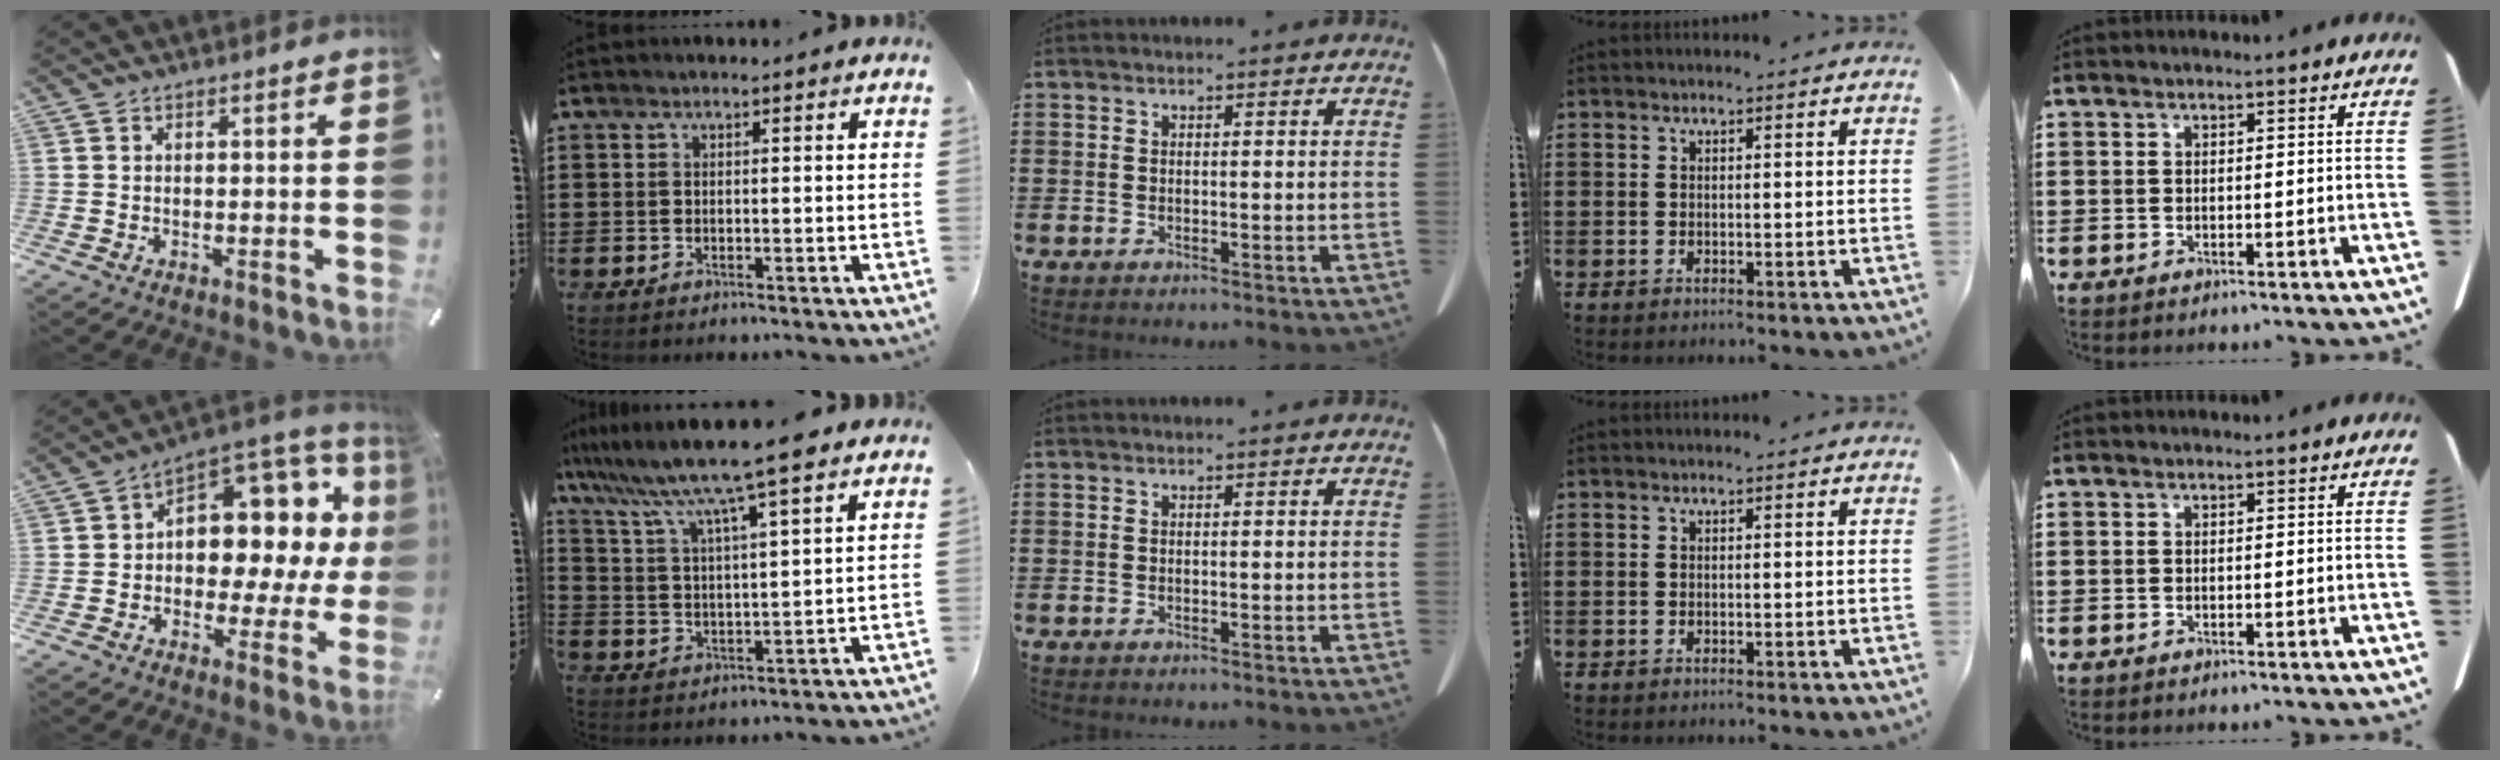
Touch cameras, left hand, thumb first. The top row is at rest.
{"thumb": {"total": 10.9, "force": [2.6, 8.3, 6.6], "torque": [-0.082, -0.045, 0.047]}, "index": {"total": 8.8, "force": [7.4, -1.0, 4.6], "torque": [-0.117, -0.047, 0.119]}}